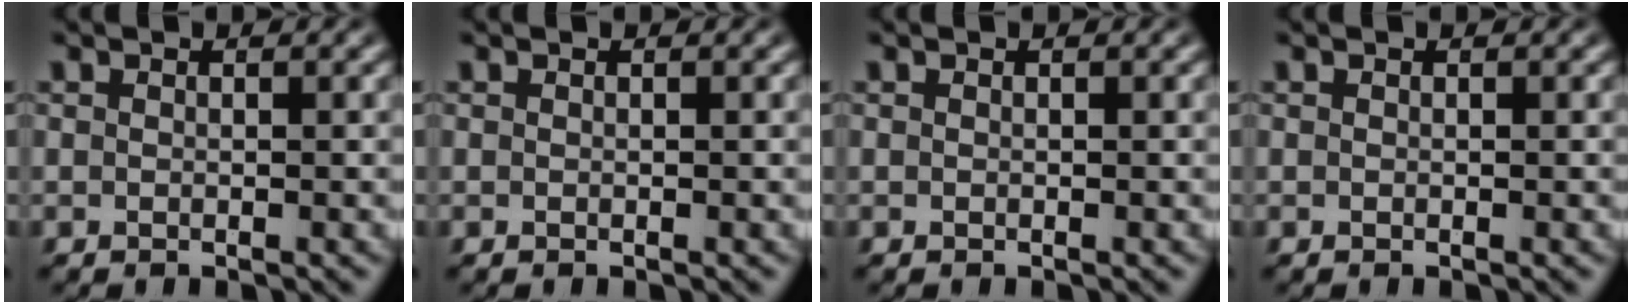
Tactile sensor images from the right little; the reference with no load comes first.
{"total": 0.0}
{"total": 0.0}
{"total": 0.0}